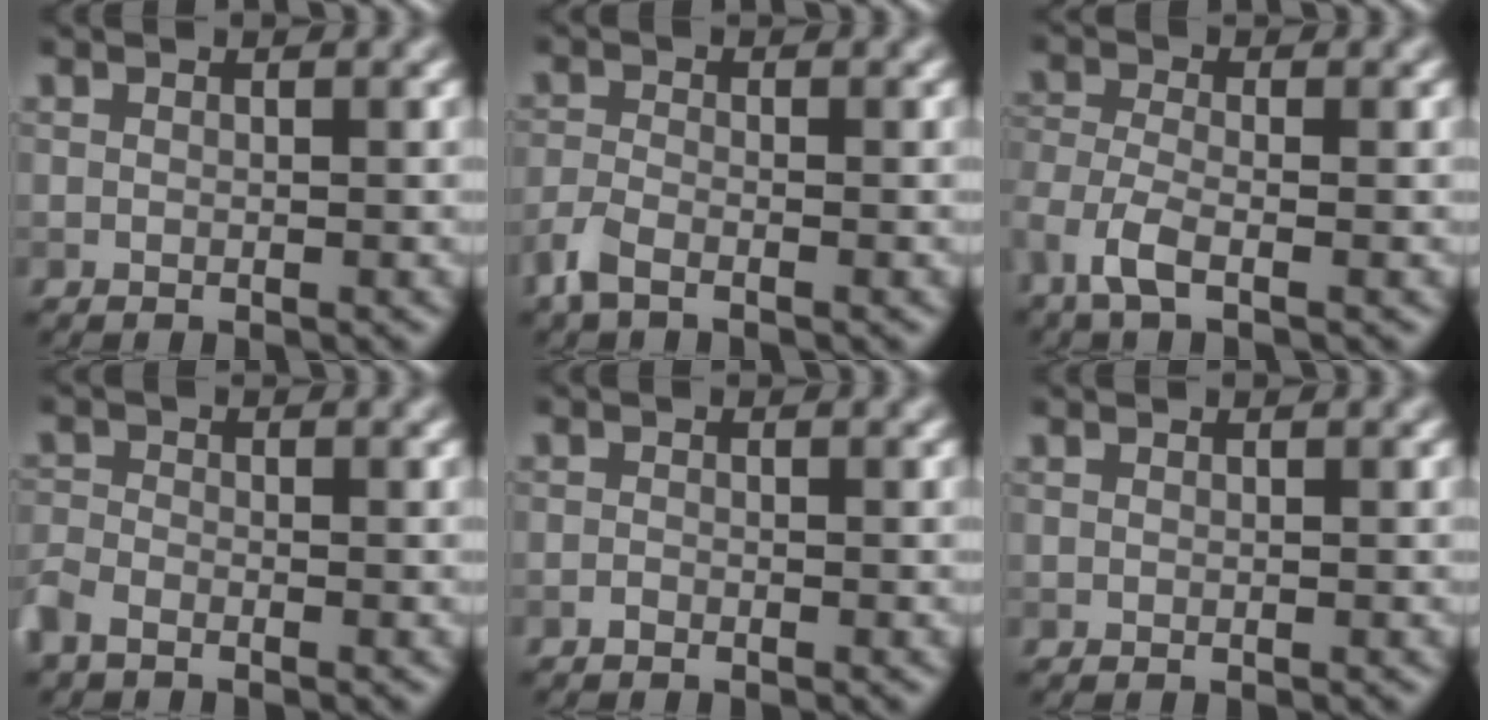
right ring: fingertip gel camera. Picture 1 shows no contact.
{"total": 2.3, "force": [-1.7, 0.8, 1.4], "torque": [-0.037, -0.004, -0.044]}
{"total": 3.5, "force": [-1.9, 1.4, 2.5], "torque": [-0.063, -0.004, -0.049]}
{"total": 2.5, "force": [-1.8, 1.2, 1.2], "torque": [-0.029, -0.003, -0.051]}
{"total": 0.6, "force": [-0.5, 0.2, 0.3], "torque": [-0.003, 0.000, -0.010]}
{"total": 0.0}